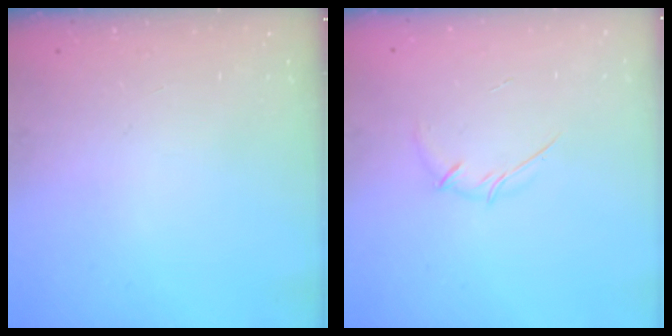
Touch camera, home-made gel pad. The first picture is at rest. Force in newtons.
{"total": 3.6, "press": 3.5, "slide": 0.9}